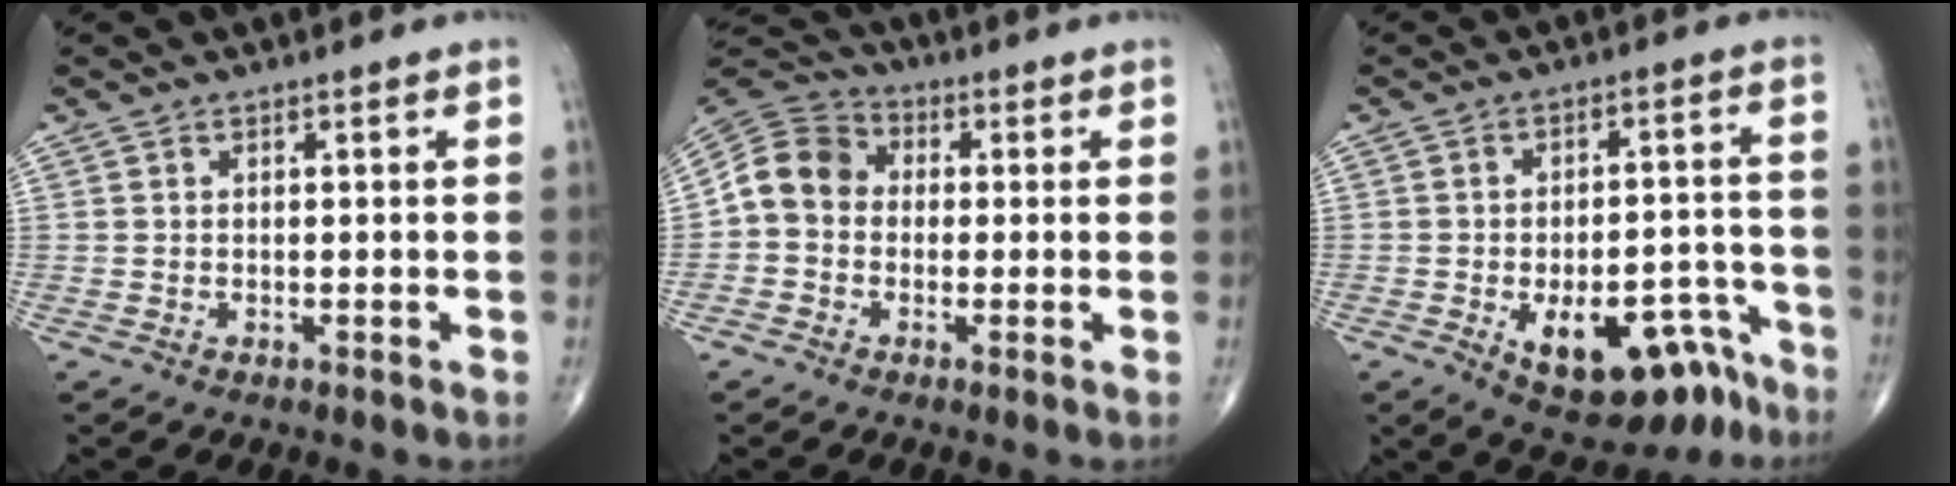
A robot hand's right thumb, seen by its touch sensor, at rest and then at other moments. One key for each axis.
{"total": 9.0, "fx": -0.6, "fy": 7.6, "fz": 4.7, "tx": -0.073, "ty": 0.031, "tz": -0.027}
{"total": 15.6, "fx": -8.6, "fy": 7.8, "fz": 10.4, "tx": -0.118, "ty": 0.064, "tz": -0.112}